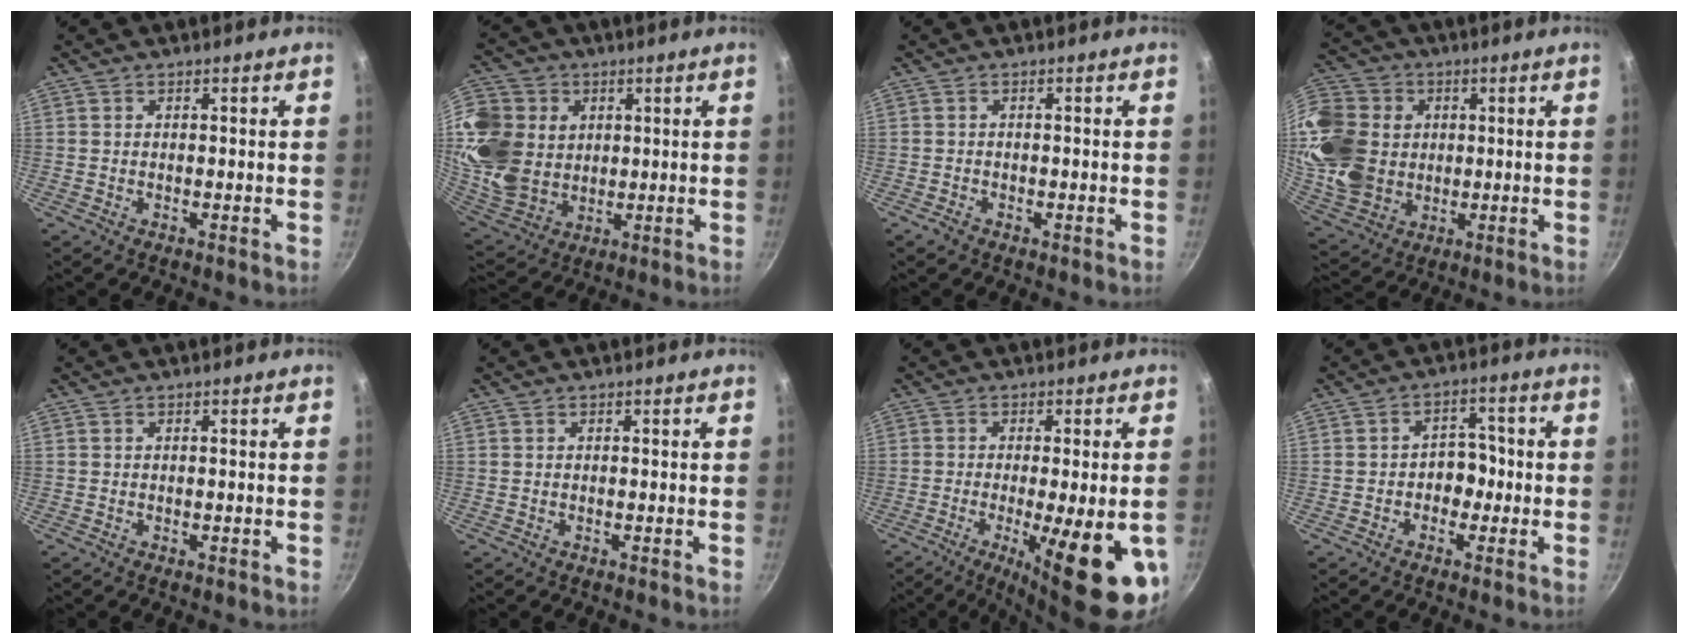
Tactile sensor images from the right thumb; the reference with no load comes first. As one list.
[{"total": 19.9, "force": [4.8, 16.2, 10.6], "torque": [-0.214, -0.017, 0.103]}, {"total": 1.7, "force": [-1.0, 1.0, 0.8], "torque": [-0.018, 0.008, -0.017]}, {"total": 20.4, "force": [3.0, 16.9, 11.0], "torque": [-0.225, 0.001, 0.067]}, {"total": 0.0}, {"total": 0.0}, {"total": 16.9, "force": [-5.2, 4.5, 15.4], "torque": [-0.204, -0.010, -0.066]}, {"total": 4.8, "force": [-1.1, 3.8, 2.7], "torque": [0.009, 0.019, -0.022]}]